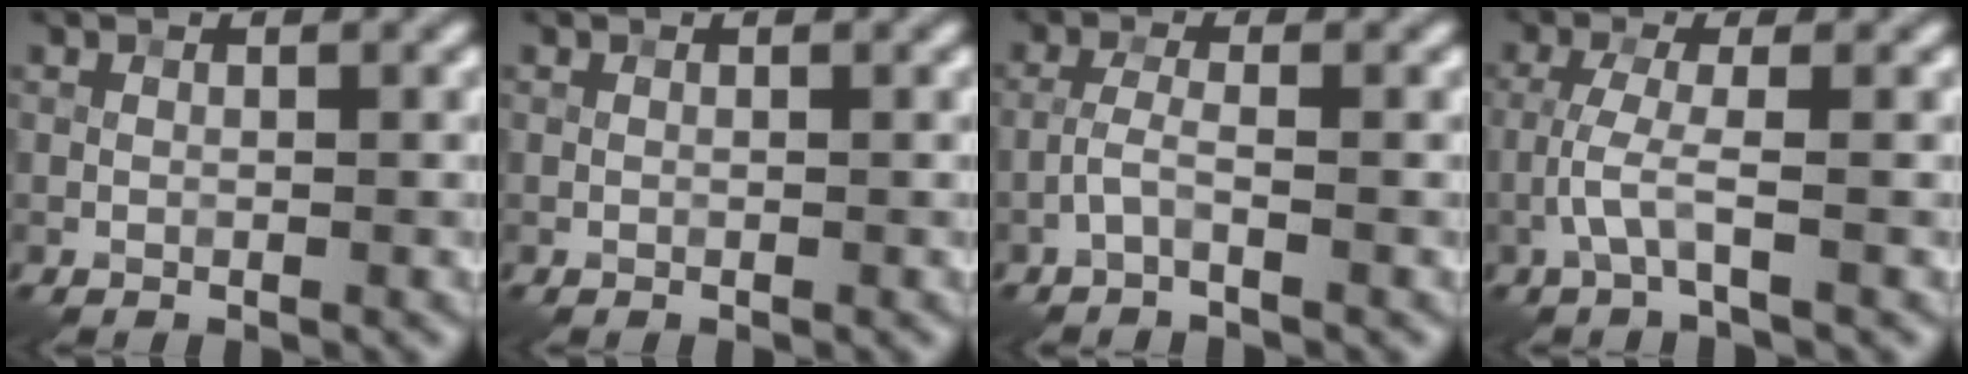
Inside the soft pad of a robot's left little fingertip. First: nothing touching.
{"total": 0.0}
{"total": 1.7, "force": [-1.0, 0.2, 1.4], "torque": [-0.032, 0.008, -0.025]}
{"total": 2.3, "force": [-0.8, 0.0, 2.1], "torque": [-0.048, 0.008, -0.024]}